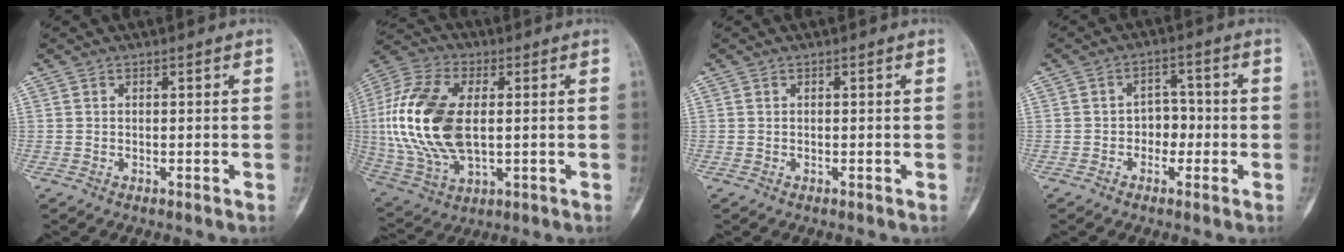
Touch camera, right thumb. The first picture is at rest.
{"total": 20.3, "force": [0.9, 11.3, 16.9], "torque": [-0.366, -0.002, 0.022]}
{"total": 0.0}
{"total": 4.5, "force": [-1.2, 3.5, 2.5], "torque": [-0.003, 0.021, -0.028]}